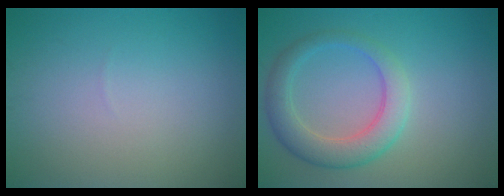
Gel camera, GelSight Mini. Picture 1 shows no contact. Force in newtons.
{"total": 4.4, "press": 4.4, "slide": 0.2}